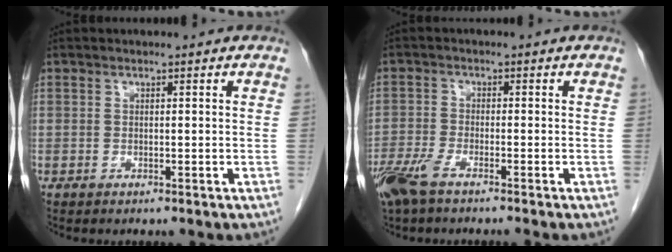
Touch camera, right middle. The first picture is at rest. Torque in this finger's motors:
{"motor_torque": [0.70, -0.60, 0.12, 0.05]}